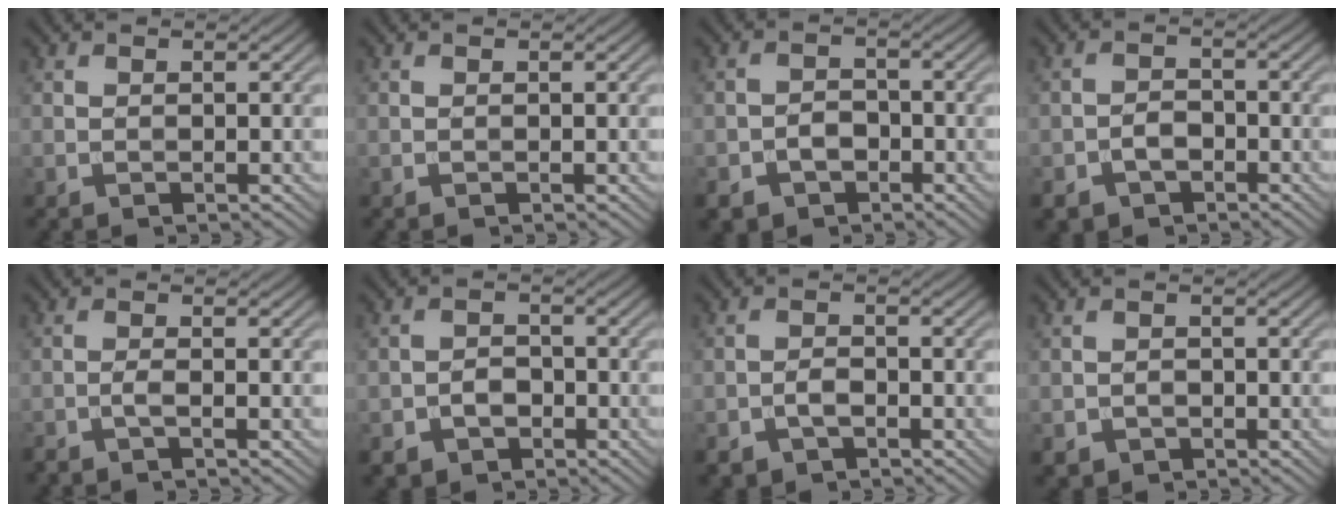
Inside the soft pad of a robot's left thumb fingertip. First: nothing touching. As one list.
[{"total": 0.0}, {"total": 4.6, "force": [-2.7, 3.3, 1.7], "torque": [-0.019, -0.003, -0.057]}, {"total": 3.8, "force": [-2.3, 2.5, 1.8], "torque": [-0.028, -0.001, -0.051]}, {"total": 1.4, "force": [-0.9, 0.1, 1.1], "torque": [-0.025, 0.005, -0.025]}, {"total": 3.8, "force": [-2.1, 2.7, 1.5], "torque": [-0.021, -0.001, -0.048]}, {"total": 3.0, "force": [-1.8, 1.7, 1.7], "torque": [-0.033, 0.000, -0.037]}, {"total": 1.8, "force": [-1.1, 1.4, 0.5], "torque": [-0.007, -0.005, -0.024]}]